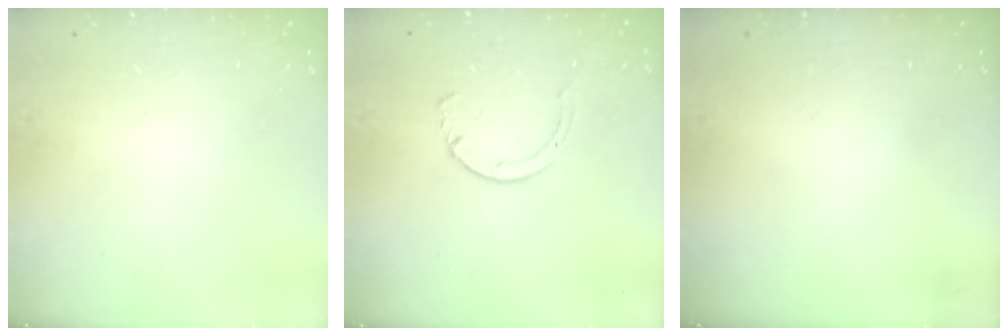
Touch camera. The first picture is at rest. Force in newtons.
{"total": 2.8, "press": 2.8, "slide": 0.4}
{"total": 0.0}